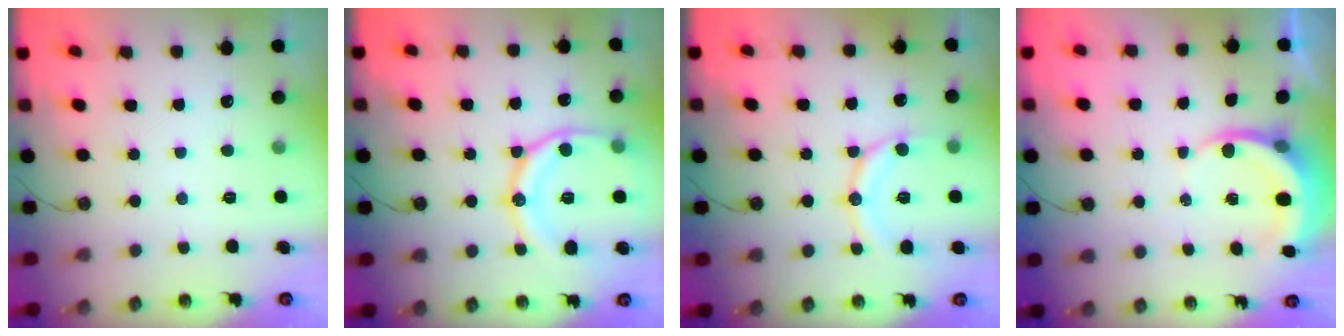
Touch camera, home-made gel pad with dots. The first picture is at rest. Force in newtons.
{"total": 17.2, "press": 17.1, "slide": 1.8}
{"total": 12.7, "press": 12.6, "slide": 1.4}
{"total": 5.0, "press": 5.0, "slide": 0.6}